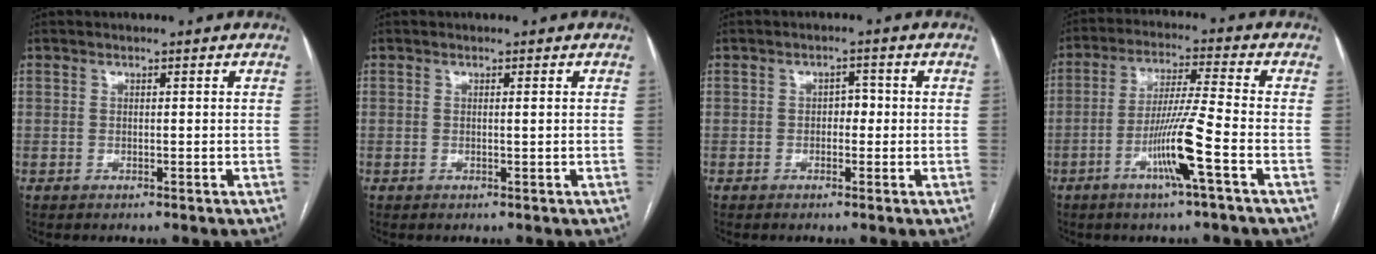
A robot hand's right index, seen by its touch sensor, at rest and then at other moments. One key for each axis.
{"total": 0.6, "fx": 0.2, "fy": -0.1, "fz": 0.6, "tx": -0.011, "ty": -0.001, "tz": 0.003}
{"total": 2.0, "fx": -0.2, "fy": 1.3, "fz": 1.6, "tx": -0.016, "ty": 0.010, "tz": -0.005}
{"total": 9.6, "fx": -3.9, "fy": -1.2, "fz": 8.7, "tx": -0.170, "ty": -0.008, "tz": -0.077}